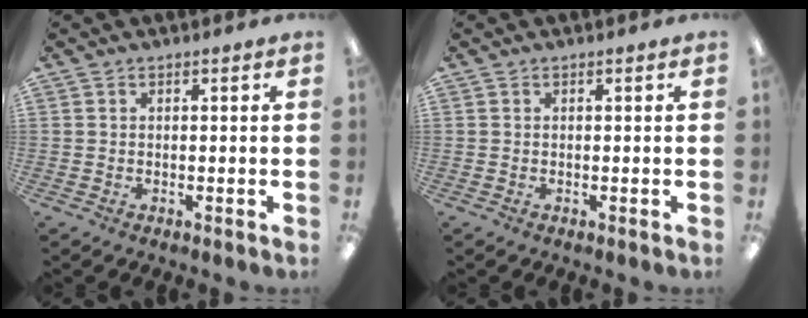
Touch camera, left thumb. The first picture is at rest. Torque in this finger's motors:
{"motor_torque": [-0.01, 0.01, 0.05, 0.05, 0.00]}